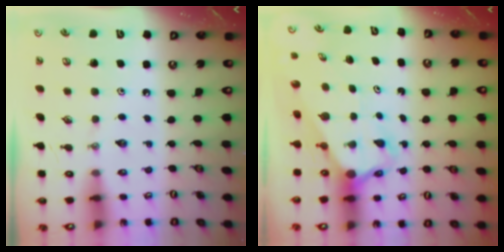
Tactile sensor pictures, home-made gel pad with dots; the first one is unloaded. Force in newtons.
{"total": 3.3, "press": 3.3, "slide": 0.1}